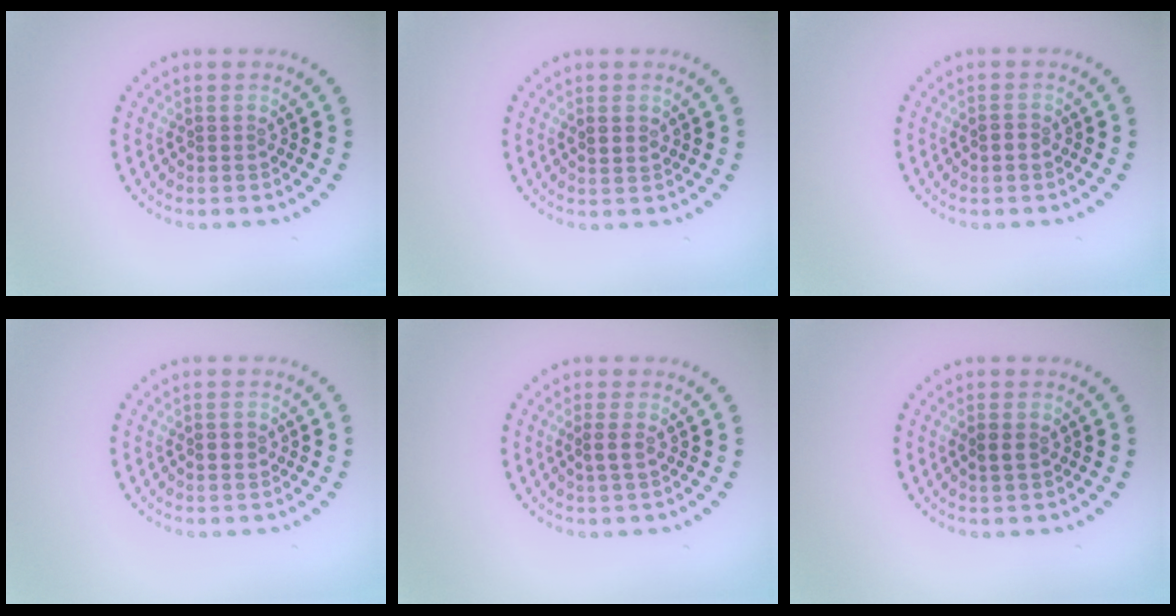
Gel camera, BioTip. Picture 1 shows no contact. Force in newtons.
{"total": 1.1, "press": 1.0, "slide": 0.5}
{"total": 0.8, "press": 0.8, "slide": 0.2}
{"total": 1.2, "press": 1.2, "slide": 0.0}
{"total": 1.1, "press": 0.9, "slide": 0.6}
{"total": 1.2, "press": 1.2, "slide": 0.1}